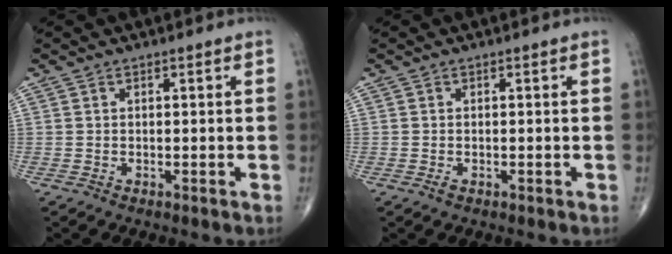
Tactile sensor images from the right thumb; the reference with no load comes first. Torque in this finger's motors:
{"motor_torque": [0.54, 0.19, 0.00, -0.10, 0.00]}